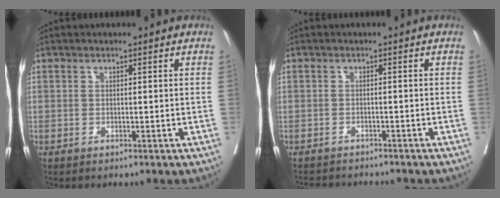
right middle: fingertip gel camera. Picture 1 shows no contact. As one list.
[{"total": 4.3, "force": [-4.2, 1.0, 0.5], "torque": [-0.003, -0.007, -0.062]}]